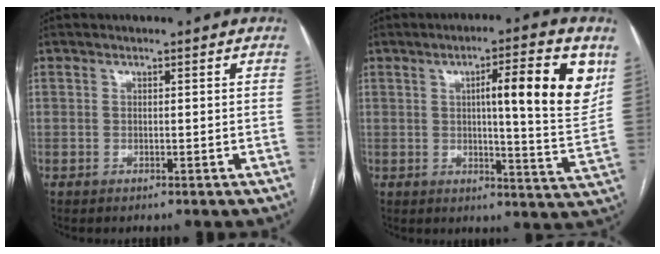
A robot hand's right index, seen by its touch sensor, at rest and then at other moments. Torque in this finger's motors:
{"motor_torque": [0.89, 0.81, 0.33, 0.11]}